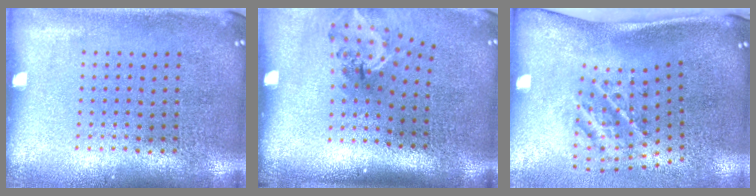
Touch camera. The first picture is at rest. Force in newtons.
{"total": 1.7, "press": 1.2, "slide": 1.3}
{"total": 2.3, "press": 1.4, "slide": 1.8}